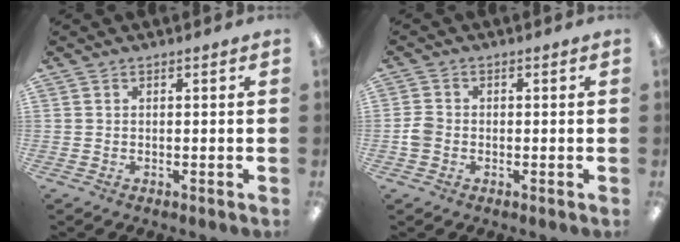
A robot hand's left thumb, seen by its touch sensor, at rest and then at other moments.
{"total": 3.3, "force": [-0.8, 2.7, 1.7], "torque": [-0.027, 0.009, -0.012]}